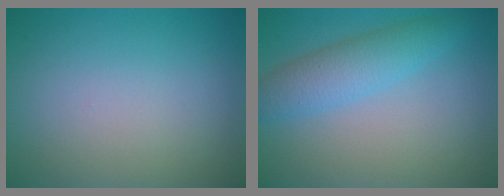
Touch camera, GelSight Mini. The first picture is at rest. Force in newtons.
{"total": 3.7, "press": 3.7, "slide": 0.1}